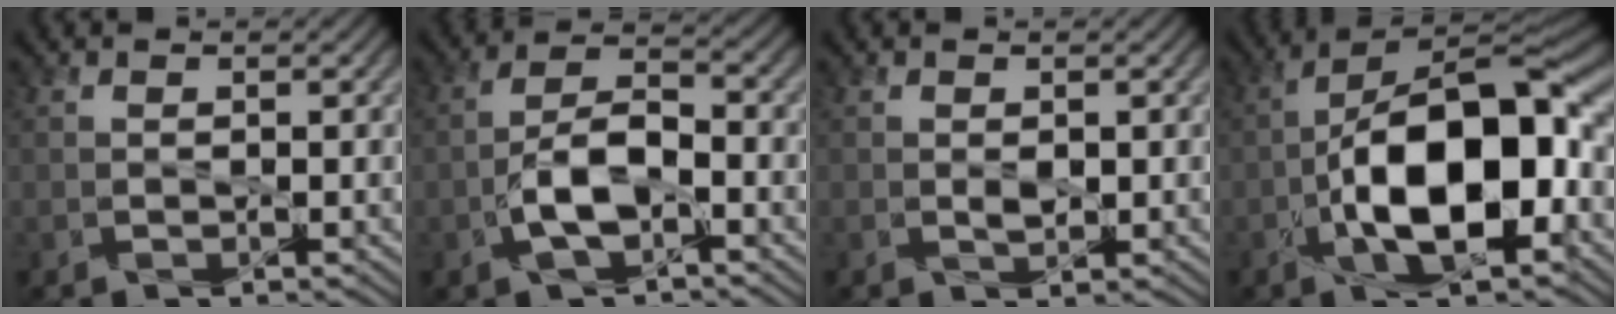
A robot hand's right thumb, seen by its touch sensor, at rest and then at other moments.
{"total": 5.7, "force": [-2.5, 2.3, 4.6], "torque": [-0.085, 0.013, -0.048]}
{"total": 1.2, "force": [0.1, 0.5, 1.1], "torque": [-0.025, -0.001, 0.001]}
{"total": 13.9, "force": [-3.8, 5.6, 12.1], "torque": [-0.190, 0.007, -0.076]}